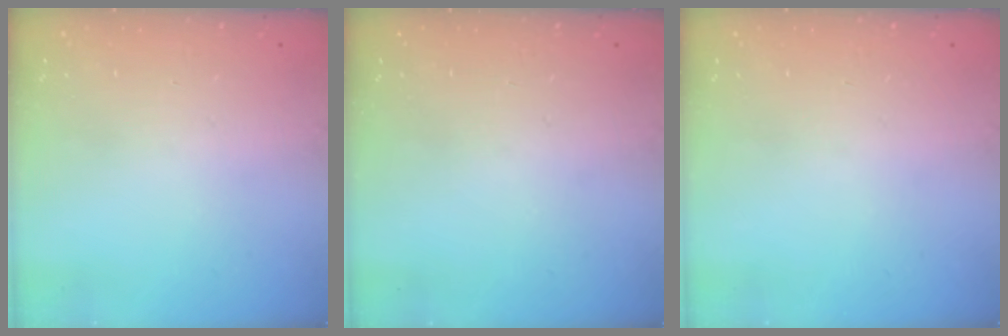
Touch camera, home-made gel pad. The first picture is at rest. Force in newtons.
{"total": 0.0}
{"total": 0.0}